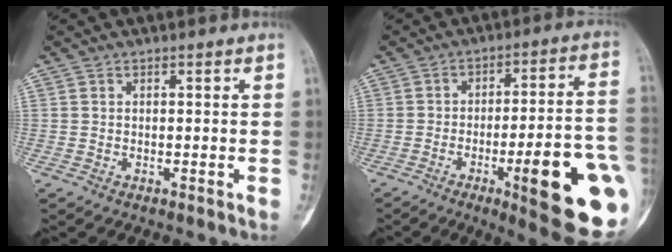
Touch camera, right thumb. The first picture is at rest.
{"total": 21.3, "force": [-7.0, 4.4, 19.6], "torque": [-0.216, 0.014, -0.083]}